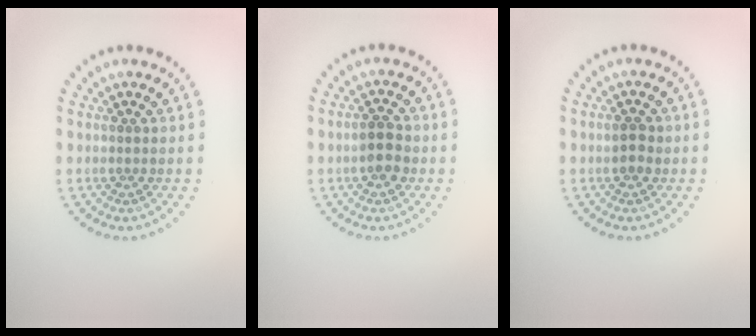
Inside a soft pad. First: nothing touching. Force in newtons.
{"total": 2.4, "press": 2.4, "slide": 0.4}
{"total": 1.6, "press": 1.6, "slide": 0.1}